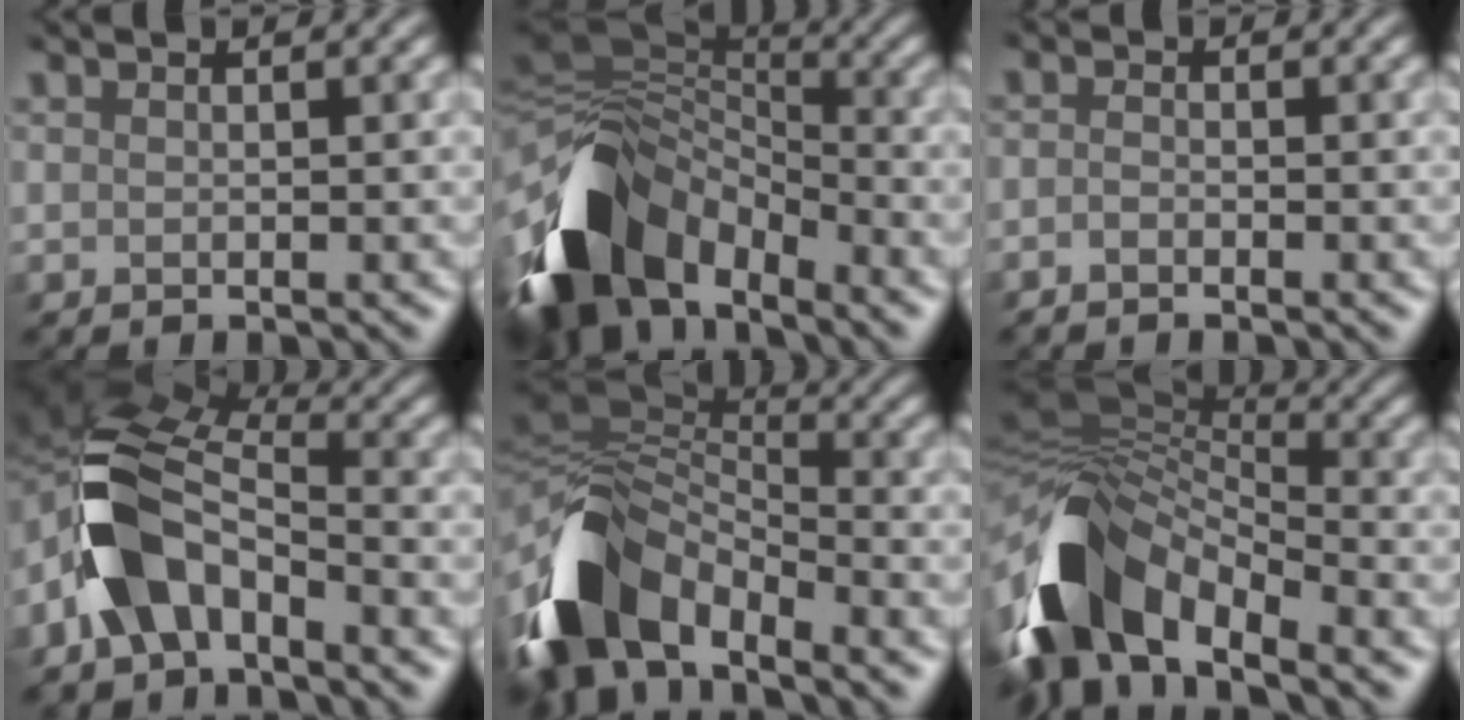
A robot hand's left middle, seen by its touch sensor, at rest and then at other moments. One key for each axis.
{"total": 11.4, "fx": -6.1, "fy": 6.8, "fz": 6.9, "tx": -0.136, "ty": -0.001, "tz": -0.122}
{"total": 0.7, "fx": -0.7, "fy": 0.1, "fz": 0.0, "tx": -0.007, "ty": -0.001, "tz": -0.019}
{"total": 6.1, "fx": -3.1, "fy": 3.5, "fz": 4.0, "tx": -0.076, "ty": 0.008, "tz": -0.073}
{"total": 9.1, "fx": -4.9, "fy": 5.2, "fz": 5.7, "tx": -0.115, "ty": 0.002, "tz": -0.100}
{"total": 10.1, "fx": -5.2, "fy": 5.8, "fz": 6.5, "tx": -0.128, "ty": 0.006, "tz": -0.110}